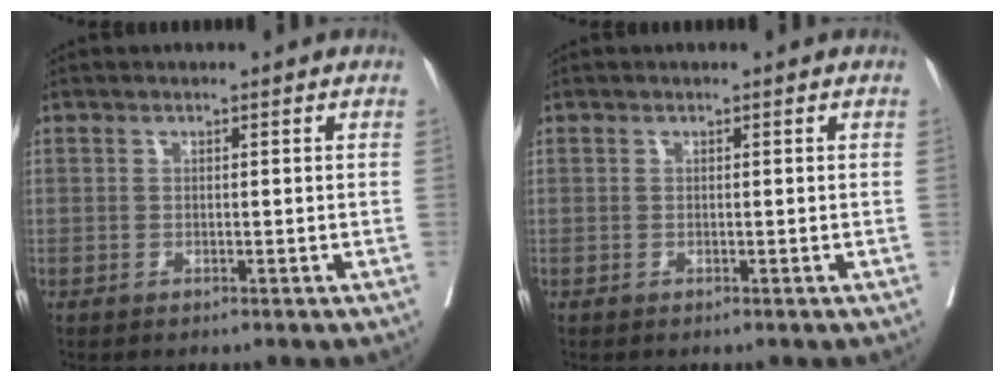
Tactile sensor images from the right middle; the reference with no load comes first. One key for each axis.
{"total": 0.0}